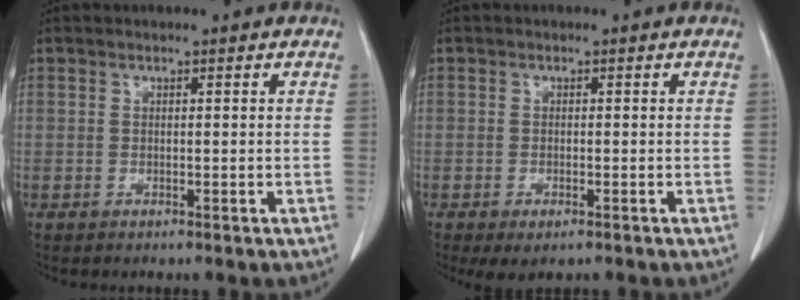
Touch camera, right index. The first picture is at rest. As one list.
[{"total": 2.9, "force": [-1.8, 1.0, 2.0], "torque": [-0.031, -0.006, -0.021]}]